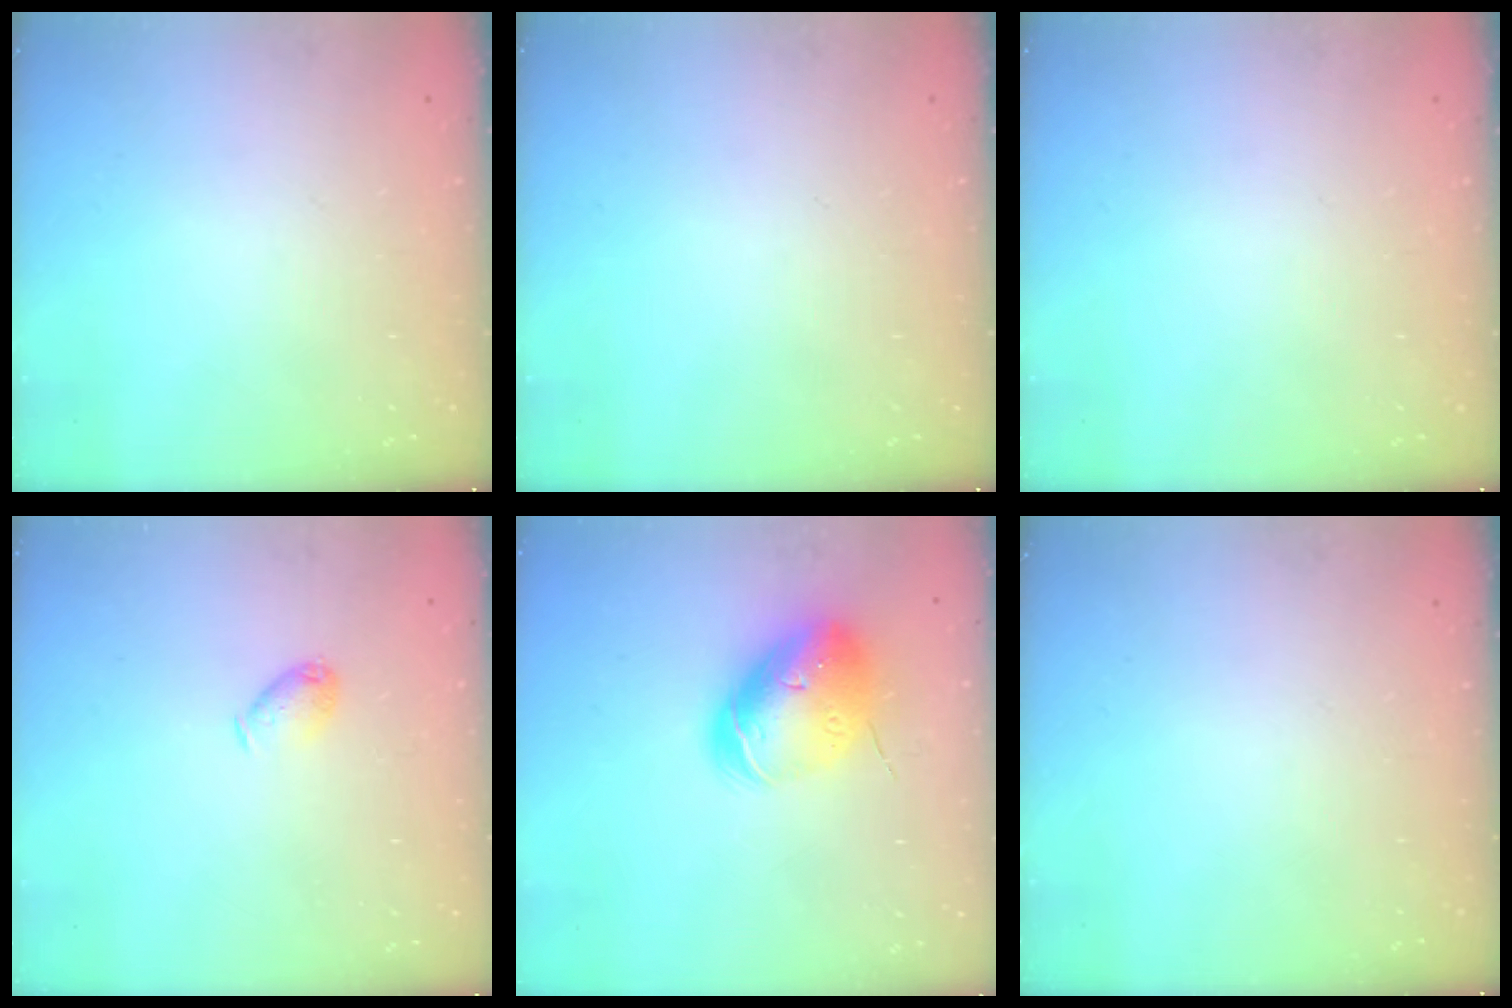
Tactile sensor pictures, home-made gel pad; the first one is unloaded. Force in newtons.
{"total": 0.0}
{"total": 0.0}
{"total": 5.8, "press": 5.8, "slide": 0.7}
{"total": 16.0, "press": 15.8, "slide": 2.6}
{"total": 0.0}